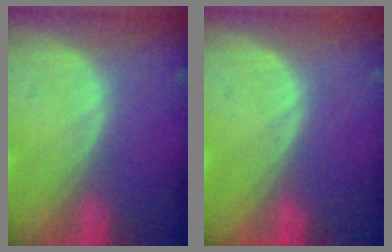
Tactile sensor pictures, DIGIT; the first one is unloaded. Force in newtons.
{"total": 0.0}